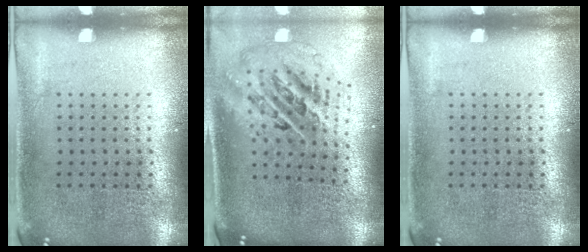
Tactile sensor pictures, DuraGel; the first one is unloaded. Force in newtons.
{"total": 2.8, "press": 1.9, "slide": 2.1}
{"total": 0.0}